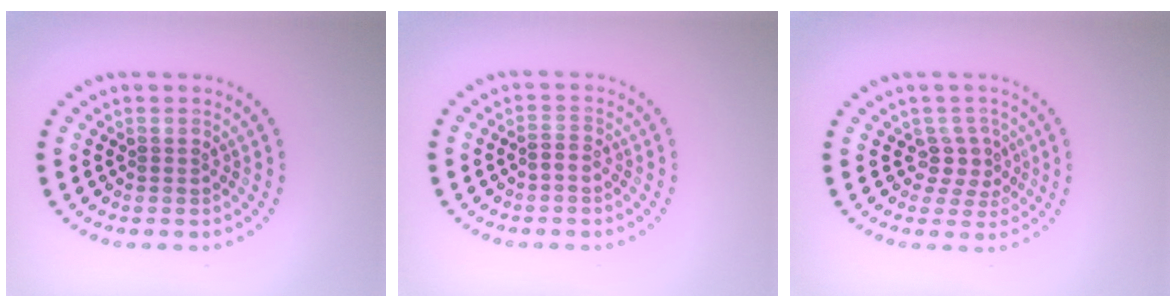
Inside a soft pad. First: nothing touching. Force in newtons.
{"total": 1.0, "press": 0.9, "slide": 0.3}
{"total": 2.2, "press": 1.7, "slide": 1.4}